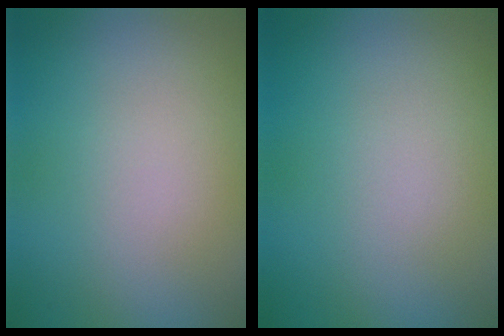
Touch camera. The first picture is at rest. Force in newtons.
{"total": 0.0}